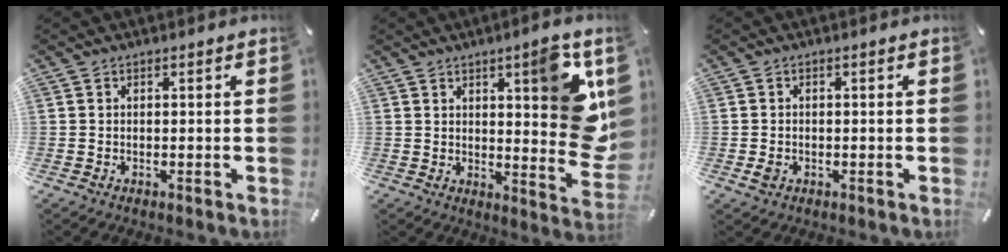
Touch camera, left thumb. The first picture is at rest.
{"total": 14.7, "force": [5.4, 4.3, 13.0], "torque": [-0.148, -0.050, 0.087]}
{"total": 2.0, "force": [-0.7, 1.5, 1.1], "torque": [-0.019, 0.003, -0.011]}